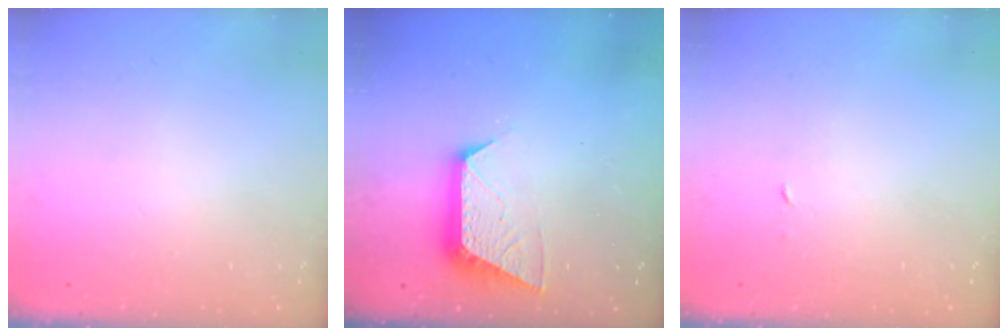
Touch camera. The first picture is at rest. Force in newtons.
{"total": 10.0, "press": 10.0, "slide": 0.5}
{"total": 1.8, "press": 1.8, "slide": 0.1}